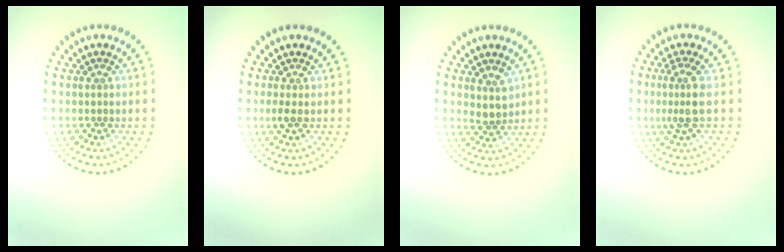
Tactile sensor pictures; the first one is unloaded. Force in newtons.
{"total": 1.1, "press": 1.0, "slide": 0.3}
{"total": 2.0, "press": 1.7, "slide": 1.1}
{"total": 2.7, "press": 2.0, "slide": 1.8}